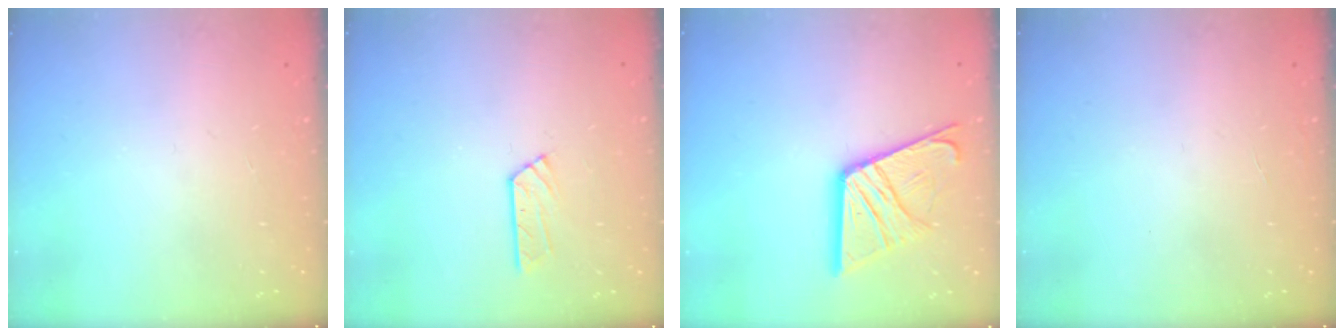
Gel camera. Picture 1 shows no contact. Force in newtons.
{"total": 3.2, "press": 3.2, "slide": 0.4}
{"total": 17.7, "press": 17.6, "slide": 1.9}
{"total": 0.0}